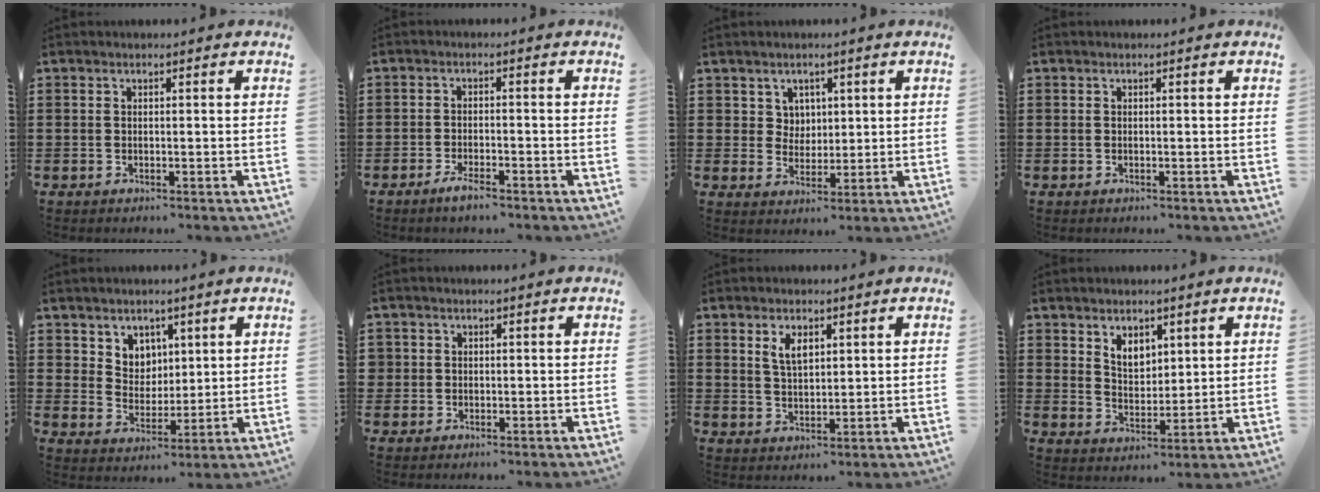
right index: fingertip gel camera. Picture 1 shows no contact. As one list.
[{"total": 2.4, "force": [-1.9, 0.4, 1.4], "torque": [-0.031, 0.000, -0.038]}, {"total": 3.7, "force": [1.8, 3.2, 0.6], "torque": [-0.018, 0.009, 0.032]}, {"total": 0.0}, {"total": 5.3, "force": [3.3, 4.1, 0.3], "torque": [-0.031, 0.004, 0.062]}, {"total": 1.3, "force": [0.3, 1.3, 0.1], "torque": [-0.007, 0.006, 0.005]}, {"total": 3.6, "force": [1.8, 1.8, 2.5], "torque": [-0.056, 0.007, 0.033]}, {"total": 4.4, "force": [3.1, 2.8, 1.4], "torque": [-0.031, 0.004, 0.055]}]